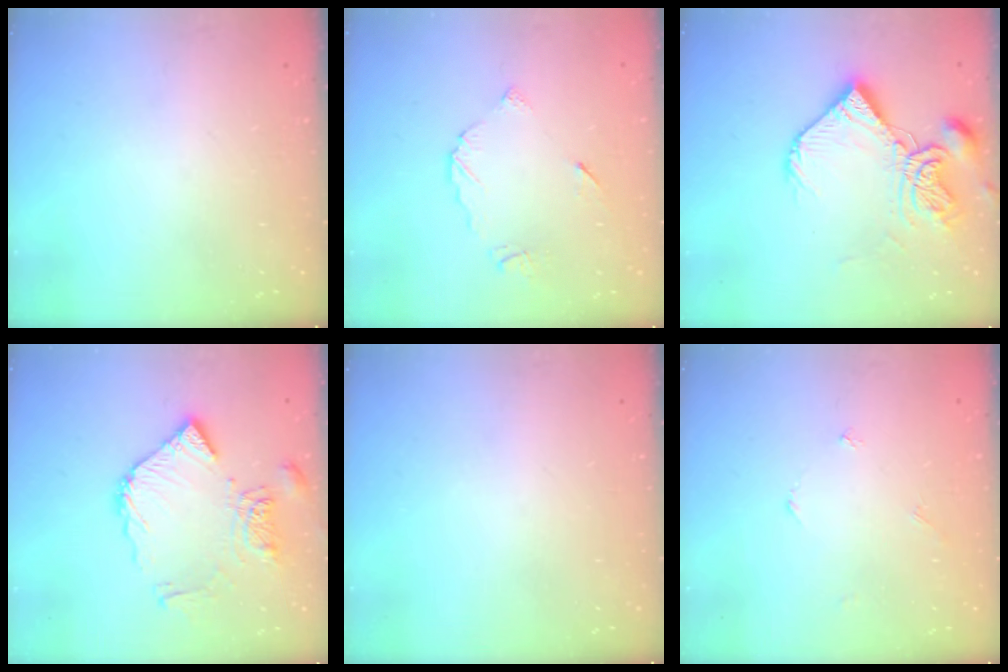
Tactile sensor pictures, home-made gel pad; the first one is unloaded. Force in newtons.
{"total": 6.3, "press": 6.3, "slide": 0.1}
{"total": 14.2, "press": 14.1, "slide": 1.5}
{"total": 13.2, "press": 13.1, "slide": 1.5}
{"total": 0.0}
{"total": 1.8, "press": 1.8, "slide": 0.2}